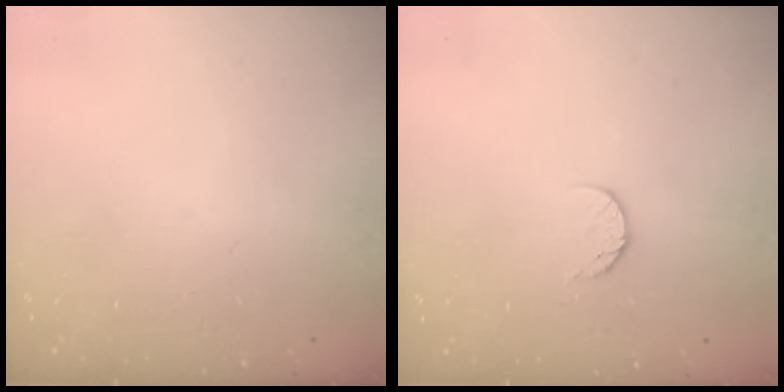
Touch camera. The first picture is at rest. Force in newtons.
{"total": 6.0, "press": 5.9, "slide": 0.6}